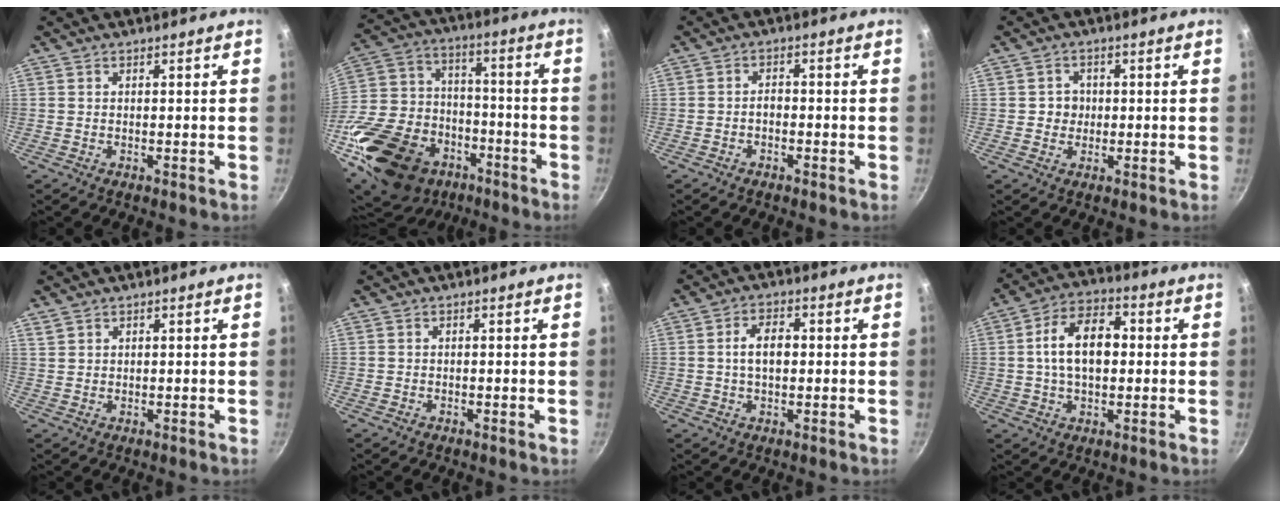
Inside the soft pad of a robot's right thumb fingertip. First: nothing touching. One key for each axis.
{"total": 32.9, "fx": -16.1, "fy": 23.2, "fz": 16.8, "tx": -0.332, "ty": 0.076, "tz": -0.252}
{"total": 2.1, "fx": -1.0, "fy": 1.3, "fz": 1.3, "tx": -0.014, "ty": 0.018, "tz": -0.019}
{"total": 3.0, "fx": 0.0, "fy": 2.9, "fz": 0.9, "tx": 0.008, "ty": 0.003, "tz": -0.005}
{"total": 1.6, "fx": 1.1, "fy": 1.0, "fz": 0.4, "tx": -0.003, "ty": 0.004, "tz": 0.024}
{"total": 0.0}
{"total": 5.7, "fx": 0.3, "fy": 3.4, "fz": 4.5, "tx": -0.069, "ty": 0.015, "tz": -0.001}
{"total": 12.0, "fx": 0.9, "fy": 7.4, "fz": 9.4, "tx": -0.135, "ty": 0.026, "tz": 0.005}